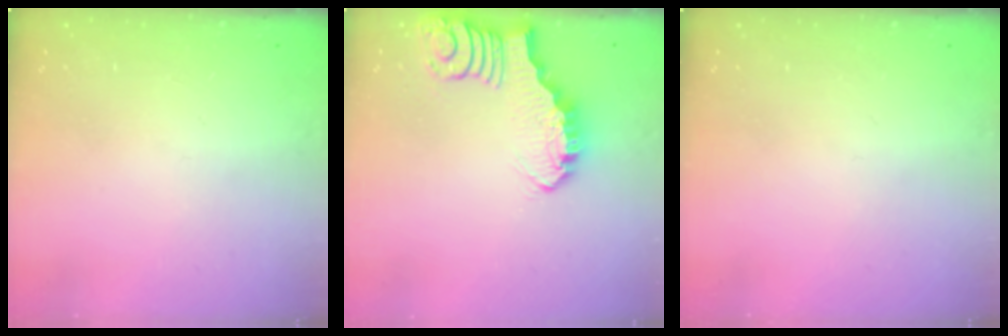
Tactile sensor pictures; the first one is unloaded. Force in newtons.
{"total": 2.4, "press": 2.4, "slide": 0.3}
{"total": 0.0}